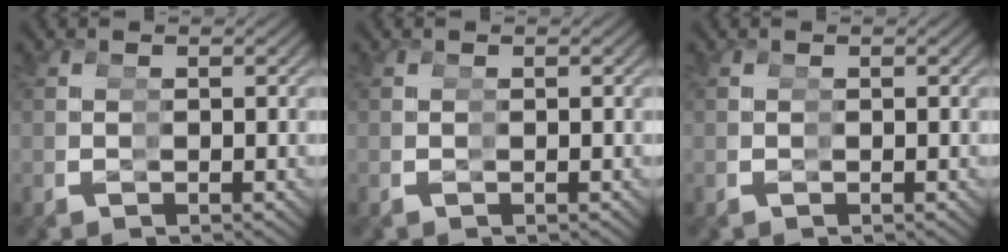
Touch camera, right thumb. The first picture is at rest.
{"total": 0.0}
{"total": 0.0}